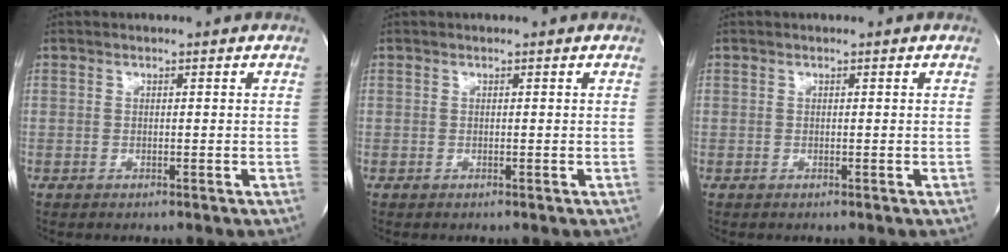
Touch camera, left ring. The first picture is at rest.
{"total": 0.0}
{"total": 0.0}